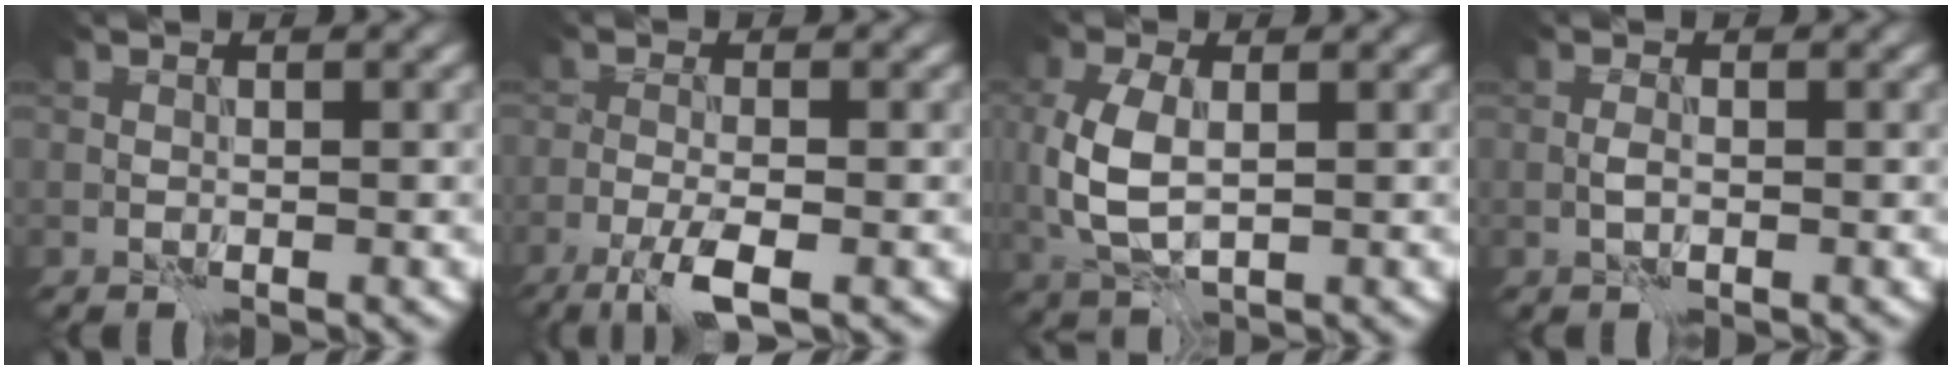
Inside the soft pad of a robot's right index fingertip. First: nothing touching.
{"total": 3.8, "force": [-2.3, 0.6, 3.0], "torque": [-0.058, -0.002, -0.046]}
{"total": 5.1, "force": [0.4, 3.0, 4.1], "torque": [-0.108, 0.000, 0.011]}
{"total": 0.7, "force": [-0.2, 0.1, 0.6], "torque": [-0.014, 0.001, -0.006]}